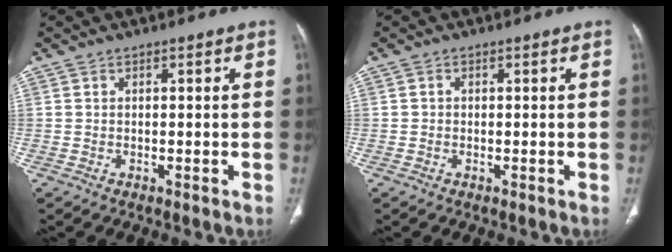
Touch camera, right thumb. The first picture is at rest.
{"total": 0.6, "force": [0.0, 0.5, 0.2], "torque": [-0.001, 0.002, -0.002]}